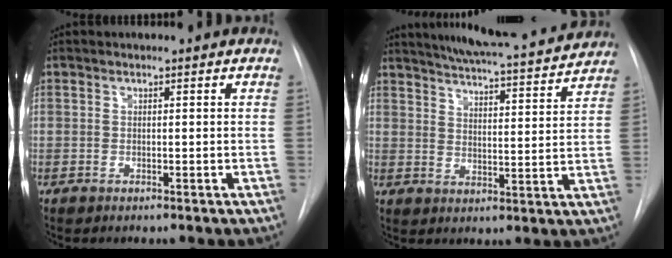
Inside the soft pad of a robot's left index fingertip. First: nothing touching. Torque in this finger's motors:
{"motor_torque": [1.01, -1.12, 0.32, 0.07]}